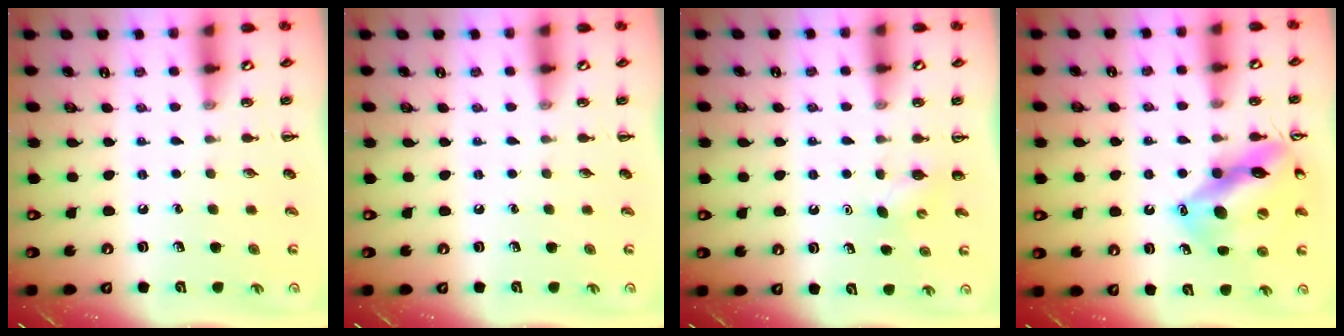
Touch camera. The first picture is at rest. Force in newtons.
{"total": 0.0}
{"total": 2.7, "press": 2.6, "slide": 0.7}
{"total": 16.1, "press": 15.8, "slide": 2.7}